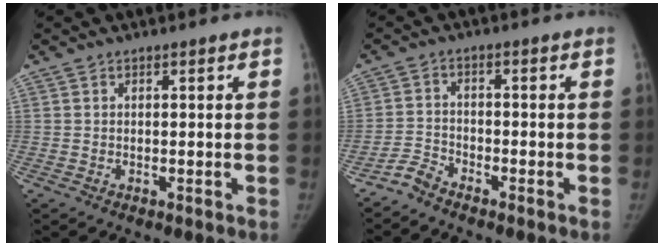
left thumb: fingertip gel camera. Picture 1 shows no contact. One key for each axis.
{"total": 3.0, "fx": -2.9, "fy": 0.6, "fz": 0.4, "tx": -0.007, "ty": 0.002, "tz": -0.063}